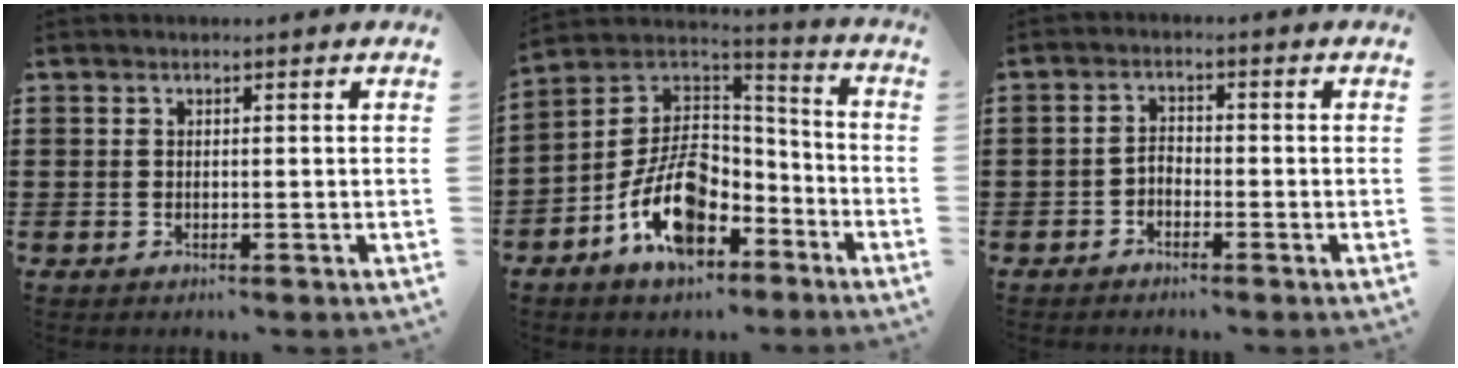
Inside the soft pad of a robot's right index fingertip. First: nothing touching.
{"total": 12.1, "force": [-5.6, 7.3, 8.0], "torque": [-0.178, 0.014, -0.108]}
{"total": 1.7, "force": [-1.4, 0.7, 0.6], "torque": [-0.016, 0.006, -0.029]}